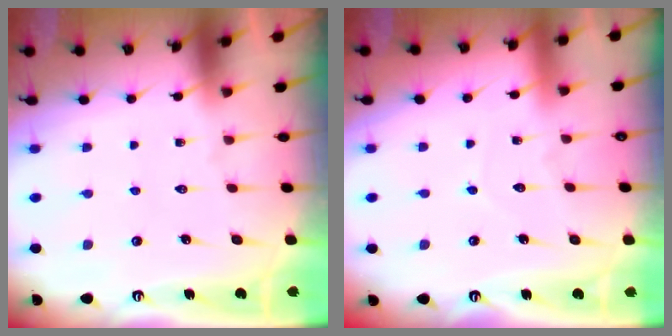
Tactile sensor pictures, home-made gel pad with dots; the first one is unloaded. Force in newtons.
{"total": 4.2, "press": 4.2, "slide": 0.2}